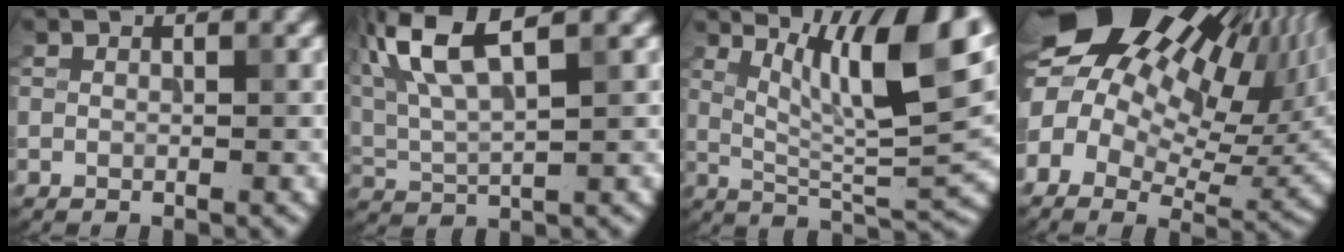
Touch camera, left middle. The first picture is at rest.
{"total": 8.9, "force": [4.4, 2.7, 7.2], "torque": [-0.160, 0.024, 0.084]}
{"total": 11.1, "force": [5.1, 2.6, 9.5], "torque": [-0.146, -0.002, 0.092]}
{"total": 20.2, "force": [7.9, 12.5, 13.8], "torque": [-0.225, 0.029, 0.158]}